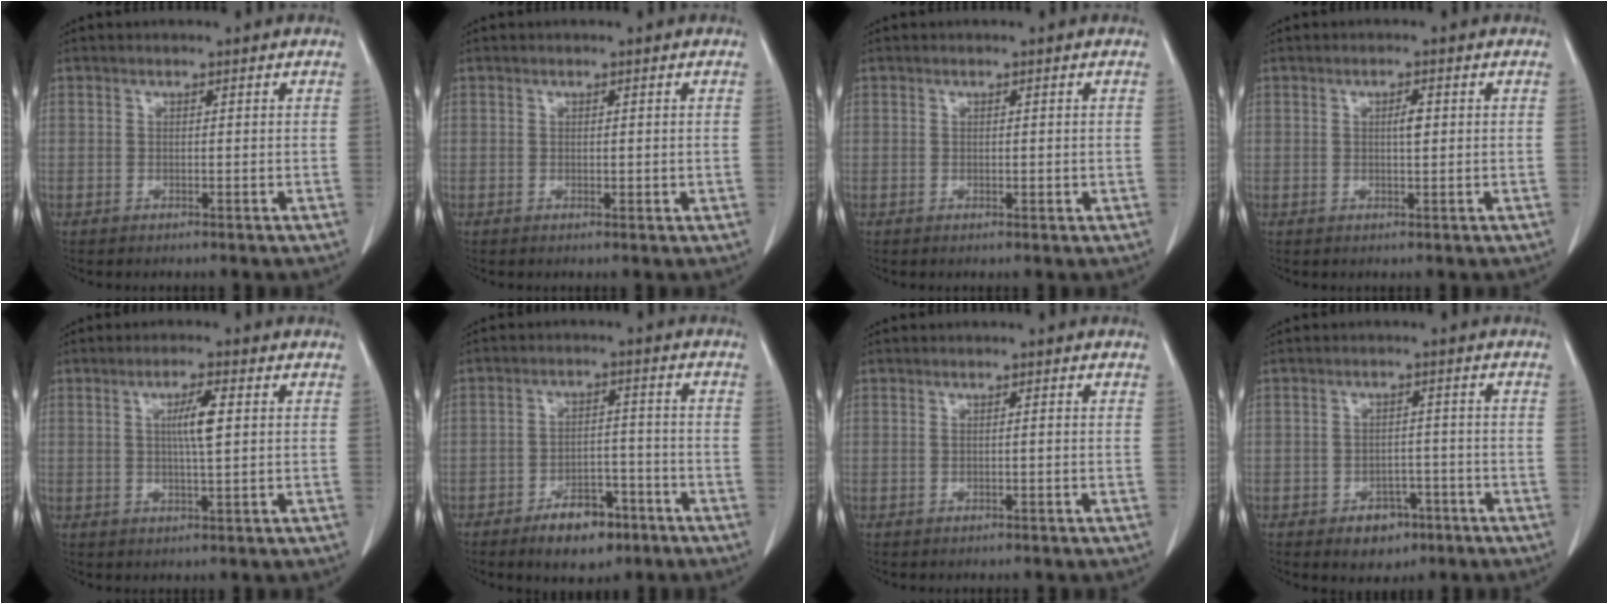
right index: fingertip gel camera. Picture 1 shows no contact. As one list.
[{"total": 0.9, "force": [0.1, 0.4, 0.8], "torque": [-0.012, -0.003, 0.003]}, {"total": 0.9, "force": [0.0, 0.3, 0.8], "torque": [-0.012, -0.003, 0.002]}, {"total": 1.8, "force": [0.3, 0.4, 1.8], "torque": [-0.031, 0.002, 0.006]}, {"total": 4.7, "force": [0.9, 0.2, 4.7], "torque": [-0.083, -0.001, 0.016]}, {"total": 7.7, "force": [-4.9, 3.6, 4.6], "torque": [-0.072, 0.004, -0.074]}, {"total": 0.7, "force": [0.0, -0.1, 0.7], "torque": [-0.014, 0.001, 0.002]}, {"total": 4.9, "force": [-2.8, 3.3, 2.4], "torque": [-0.028, 0.006, -0.031]}]